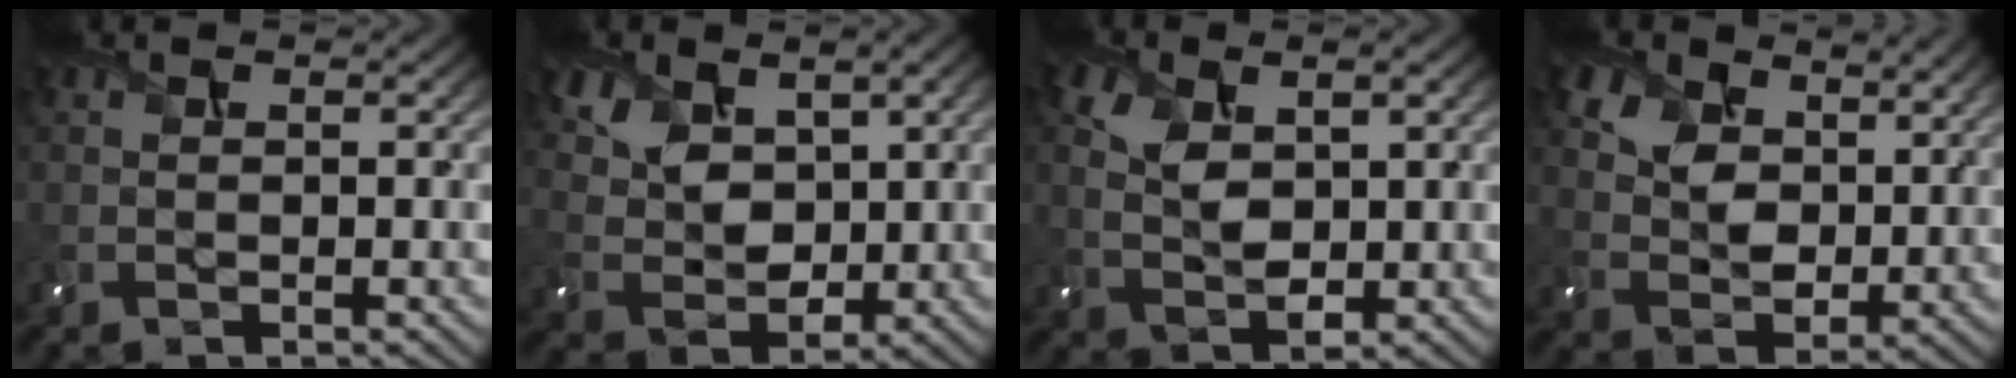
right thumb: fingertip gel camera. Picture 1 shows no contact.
{"total": 7.2, "force": [3.3, 5.0, 4.0], "torque": [-0.125, -0.013, 0.071]}
{"total": 5.1, "force": [1.4, 2.9, 4.0], "torque": [-0.089, -0.003, 0.028]}
{"total": 9.0, "force": [5.5, 5.4, 4.7], "torque": [-0.134, -0.006, 0.096]}